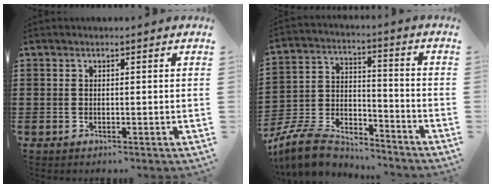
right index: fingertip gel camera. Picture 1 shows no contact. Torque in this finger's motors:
{"motor_torque": [-1.07, 1.07, -0.80, -0.21]}